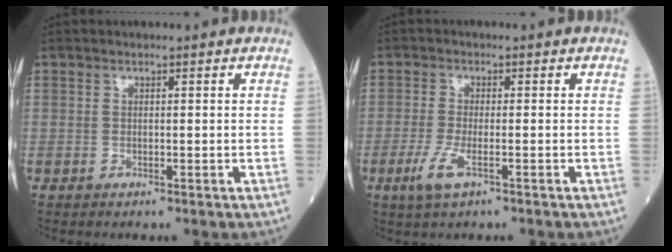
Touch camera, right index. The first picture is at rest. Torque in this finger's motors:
{"motor_torque": [0.61, -0.24, 0.10, 0.04]}